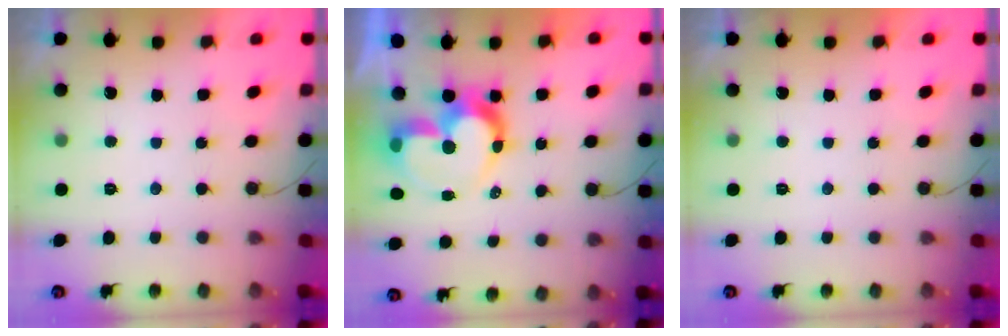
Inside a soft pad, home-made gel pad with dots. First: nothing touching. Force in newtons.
{"total": 12.9, "press": 12.9, "slide": 1.4}
{"total": 1.8, "press": 1.8, "slide": 0.0}